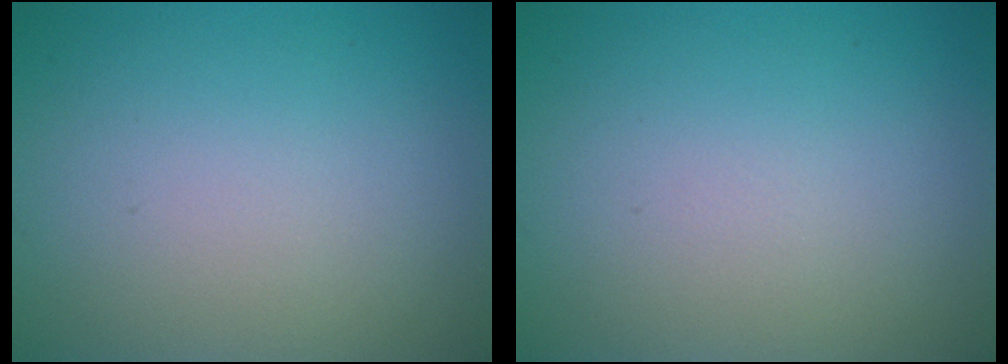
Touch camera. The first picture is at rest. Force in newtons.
{"total": 0.0}